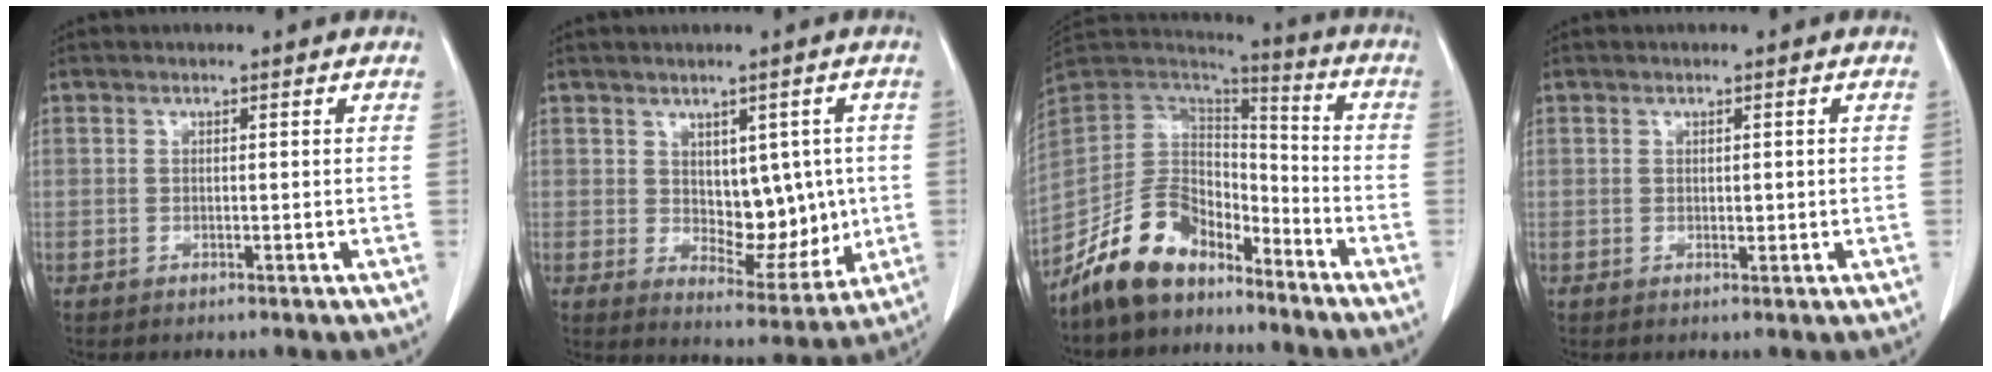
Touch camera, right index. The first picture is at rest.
{"total": 8.8, "force": [0.8, 5.1, 7.1], "torque": [-0.084, 0.002, 0.031]}
{"total": 13.3, "force": [-10.3, 6.2, 5.7], "torque": [-0.114, 0.032, -0.196]}
{"total": 1.1, "force": [0.1, 0.7, 0.8], "torque": [-0.010, -0.002, 0.002]}